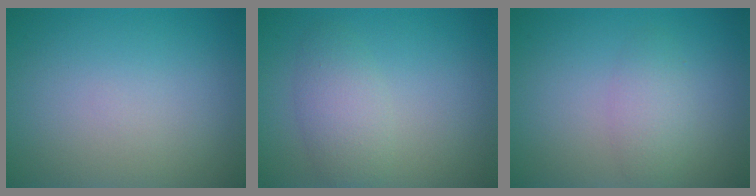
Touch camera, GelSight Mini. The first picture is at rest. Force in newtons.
{"total": 2.9, "press": 2.9, "slide": 0.1}
{"total": 2.3, "press": 2.3, "slide": 0.0}